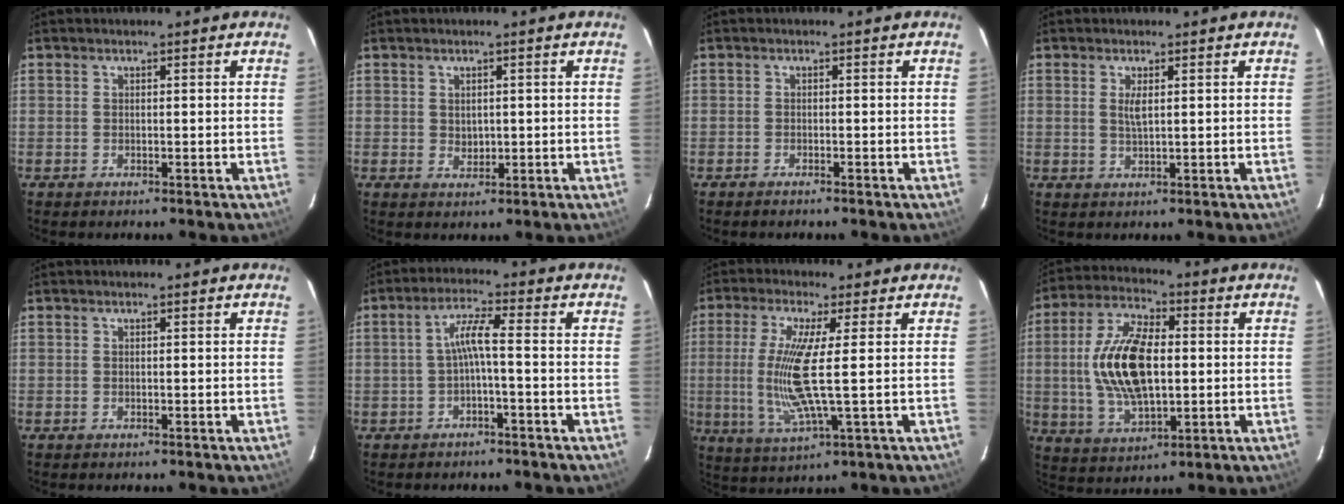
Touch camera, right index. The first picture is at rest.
{"total": 1.9, "force": [0.3, 1.6, 1.0], "torque": [-0.015, 0.002, 0.009]}
{"total": 1.1, "force": [-1.0, 0.1, 0.4], "torque": [-0.012, -0.001, -0.021]}
{"total": 2.1, "force": [0.7, 0.5, 2.0], "torque": [-0.037, -0.002, 0.012]}
{"total": 0.0}
{"total": 4.2, "force": [-1.3, -0.1, 4.0], "torque": [-0.084, 0.009, -0.023]}
{"total": 11.5, "force": [0.4, 0.8, 11.5], "torque": [-0.232, -0.012, 0.010]}
{"total": 16.1, "force": [0.4, 7.8, 14.0], "torque": [-0.281, 0.007, 0.010]}